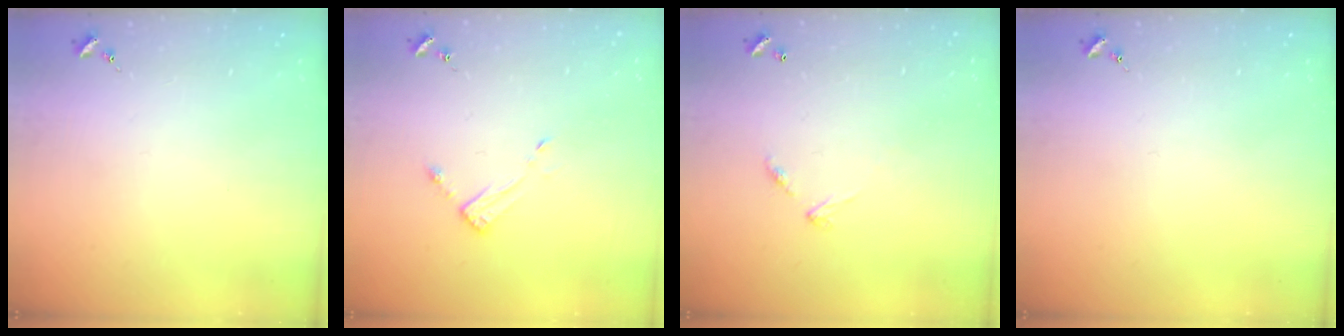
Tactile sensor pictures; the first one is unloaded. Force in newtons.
{"total": 3.7, "press": 3.7, "slide": 0.1}
{"total": 6.0, "press": 6.0, "slide": 0.5}
{"total": 0.0}